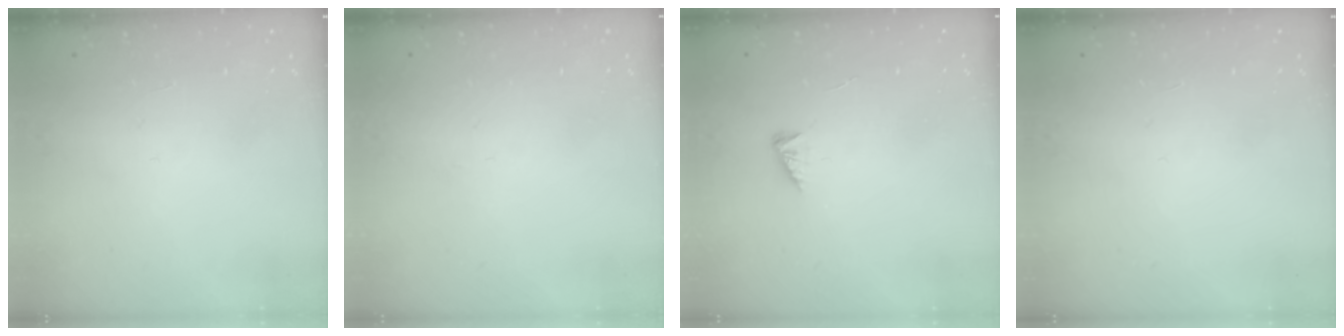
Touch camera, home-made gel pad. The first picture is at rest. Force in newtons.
{"total": 0.0}
{"total": 1.9, "press": 1.8, "slide": 0.4}
{"total": 0.0}